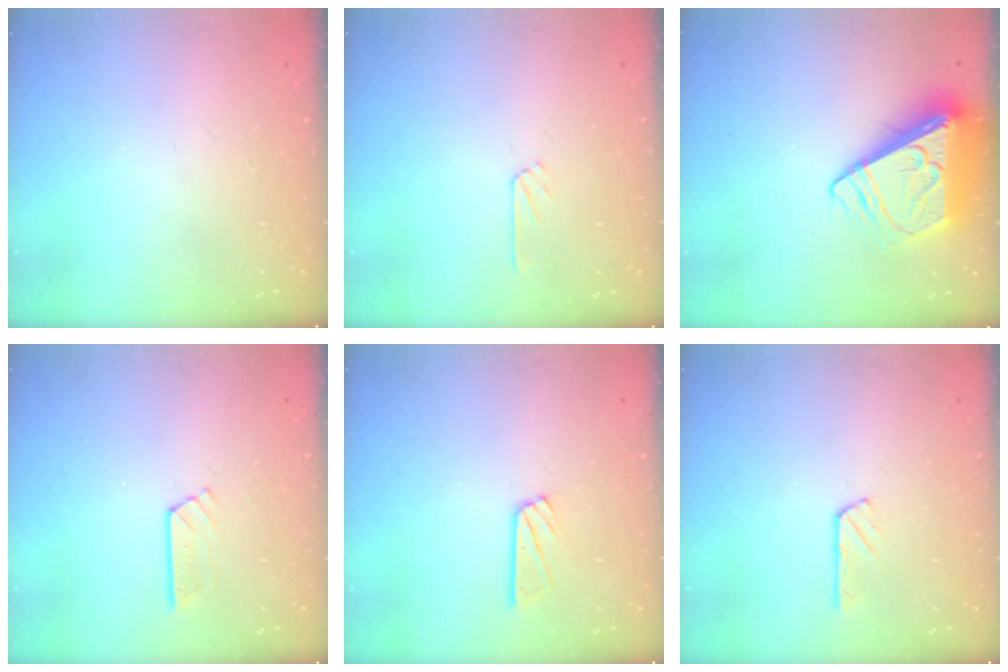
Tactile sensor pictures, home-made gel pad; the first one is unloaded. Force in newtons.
{"total": 2.5, "press": 2.5, "slide": 0.2}
{"total": 12.6, "press": 12.6, "slide": 1.6}
{"total": 3.3, "press": 3.3, "slide": 0.3}
{"total": 7.5, "press": 7.5, "slide": 0.6}
{"total": 3.0, "press": 3.0, "slide": 0.4}